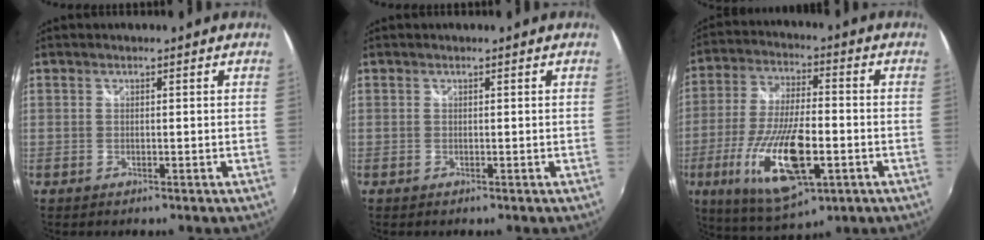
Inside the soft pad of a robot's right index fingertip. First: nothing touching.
{"total": 0.0}
{"total": 18.2, "force": [-6.0, 6.4, 16.0], "torque": [-0.327, -0.031, -0.102]}